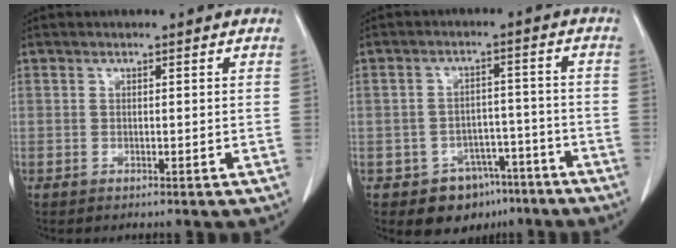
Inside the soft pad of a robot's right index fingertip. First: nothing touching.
{"total": 7.5, "force": [-4.8, 5.5, 1.7], "torque": [-0.010, 0.024, -0.060]}